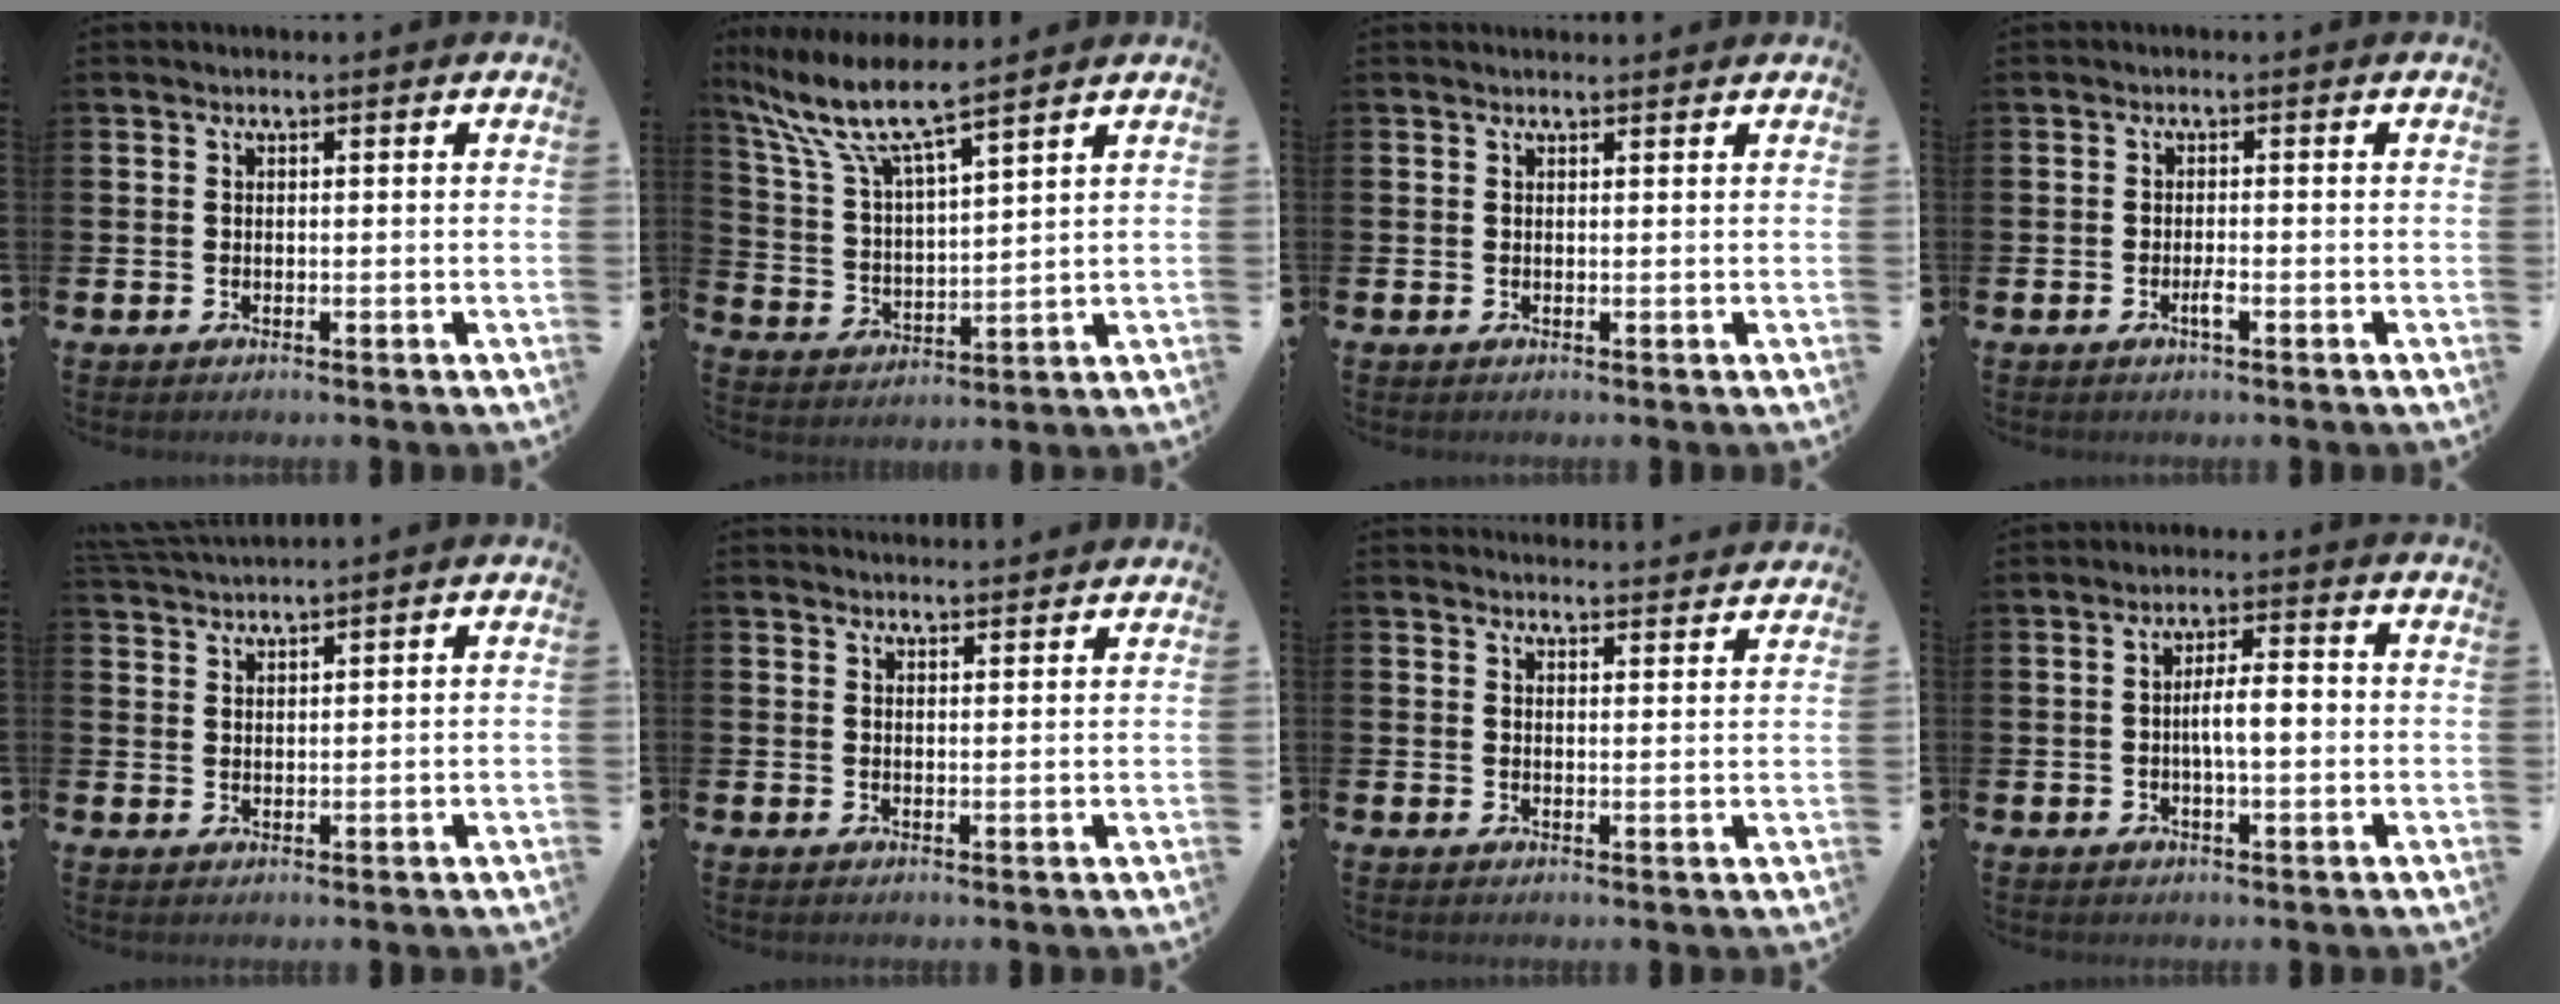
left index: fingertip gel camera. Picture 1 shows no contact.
{"total": 8.5, "force": [7.5, 0.9, 3.9], "torque": [-0.106, -0.043, 0.127]}
{"total": 0.6, "force": [0.6, 0.0, 0.1], "torque": [0.011, -0.005, 0.009]}
{"total": 1.3, "force": [-0.5, 0.2, 1.2], "torque": [-0.024, -0.002, -0.009]}
{"total": 2.5, "force": [2.4, -0.3, -0.2], "torque": [-0.005, -0.010, 0.047]}
{"total": 2.6, "force": [2.6, 0.0, -0.2], "torque": [0.004, -0.016, 0.046]}
{"total": 3.6, "force": [3.6, -0.1, -0.1], "torque": [0.000, -0.026, 0.063]}
{"total": 4.5, "force": [-0.5, 1.4, 4.3], "torque": [-0.072, 0.007, -0.013]}